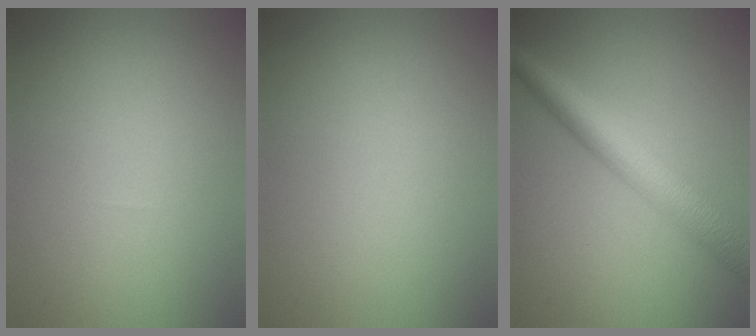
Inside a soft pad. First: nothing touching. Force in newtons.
{"total": 0.0}
{"total": 5.3, "press": 5.3, "slide": 0.1}